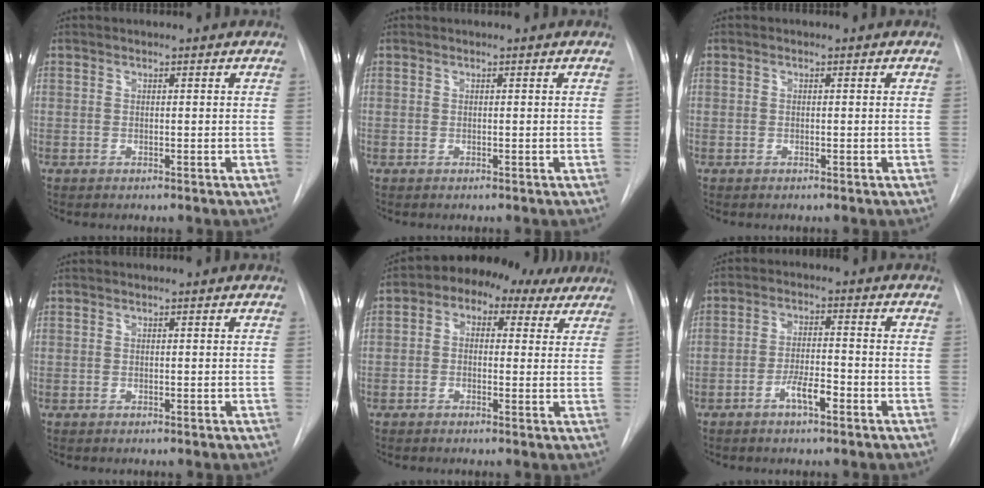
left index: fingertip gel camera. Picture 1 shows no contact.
{"total": 0.0}
{"total": 0.0}
{"total": 0.0}
{"total": 9.7, "force": [5.1, 6.3, 5.2], "torque": [-0.061, 0.049, 0.060]}
{"total": 4.7, "force": [-2.6, 1.1, 3.7], "torque": [-0.071, 0.002, -0.049]}